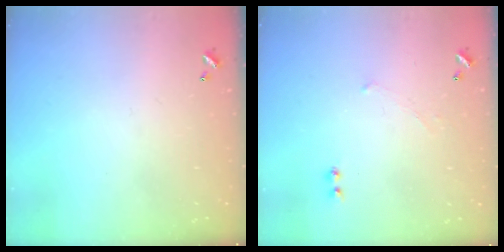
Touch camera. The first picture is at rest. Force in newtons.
{"total": 1.1, "press": 0.9, "slide": 0.5}